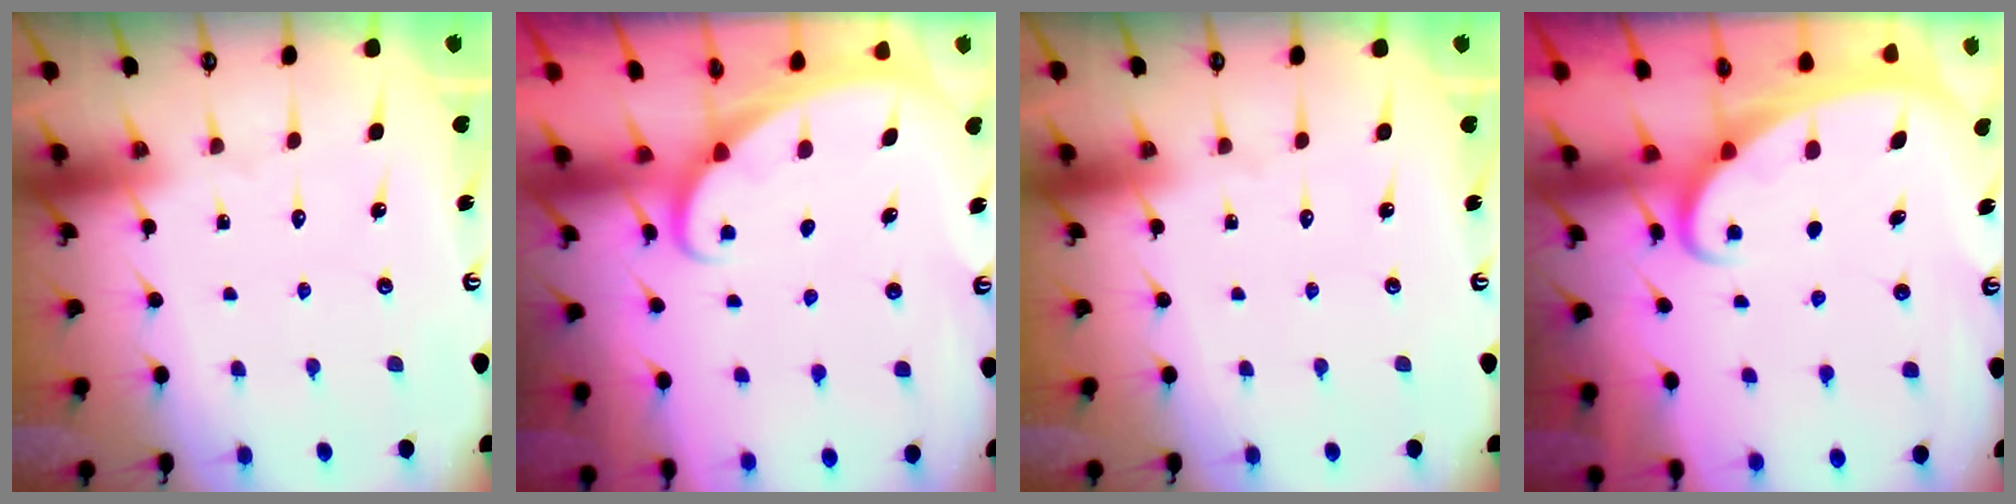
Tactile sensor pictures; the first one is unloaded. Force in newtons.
{"total": 1.7, "press": 1.7, "slide": 0.1}
{"total": 0.0}
{"total": 1.9, "press": 1.9, "slide": 0.3}